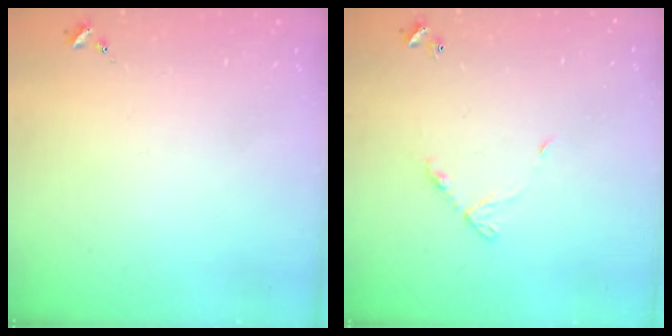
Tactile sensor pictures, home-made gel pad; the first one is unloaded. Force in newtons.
{"total": 6.9, "press": 6.8, "slide": 0.6}